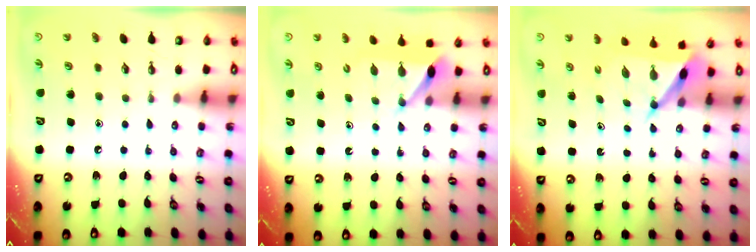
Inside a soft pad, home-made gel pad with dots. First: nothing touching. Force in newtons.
{"total": 6.2, "press": 6.2, "slide": 0.6}
{"total": 5.7, "press": 5.7, "slide": 0.6}